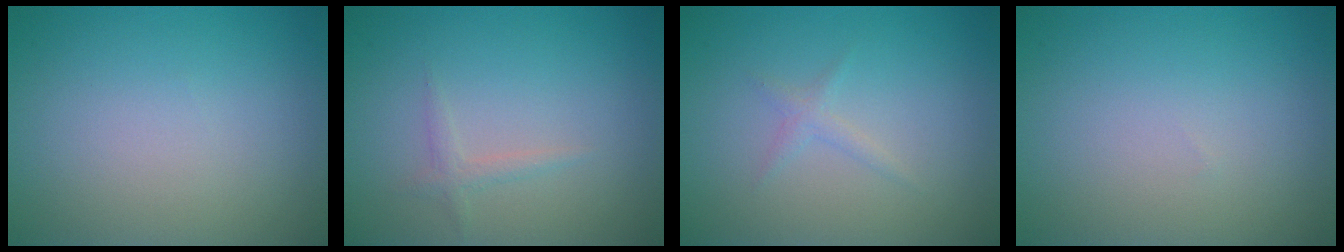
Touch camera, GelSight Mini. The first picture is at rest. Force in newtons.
{"total": 1.0, "press": 1.0, "slide": 0.0}
{"total": 1.0, "press": 1.0, "slide": 0.1}
{"total": 0.0}